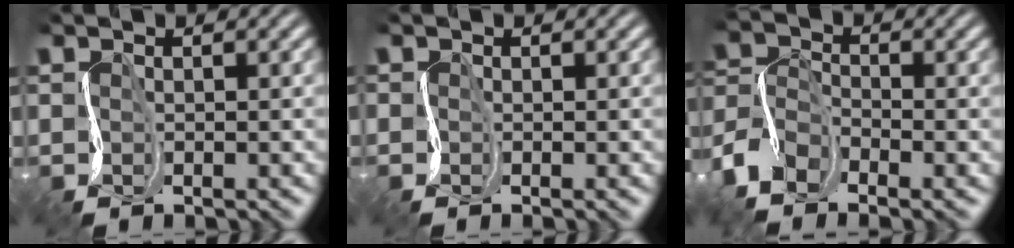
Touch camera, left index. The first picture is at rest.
{"total": 0.0}
{"total": 5.9, "force": [-3.7, 2.8, 3.7], "torque": [-0.078, 0.001, -0.089]}